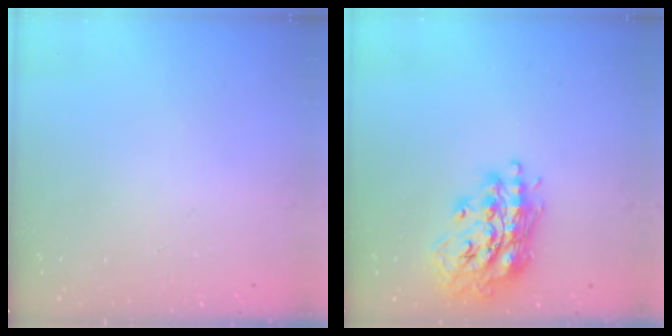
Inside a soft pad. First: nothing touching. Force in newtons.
{"total": 17.4, "press": 17.4, "slide": 1.4}